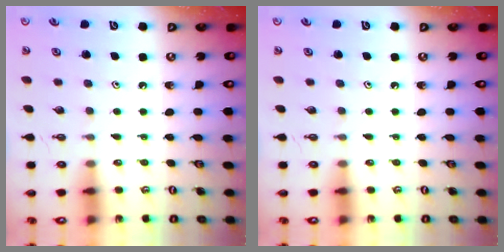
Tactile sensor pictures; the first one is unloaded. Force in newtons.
{"total": 0.0}